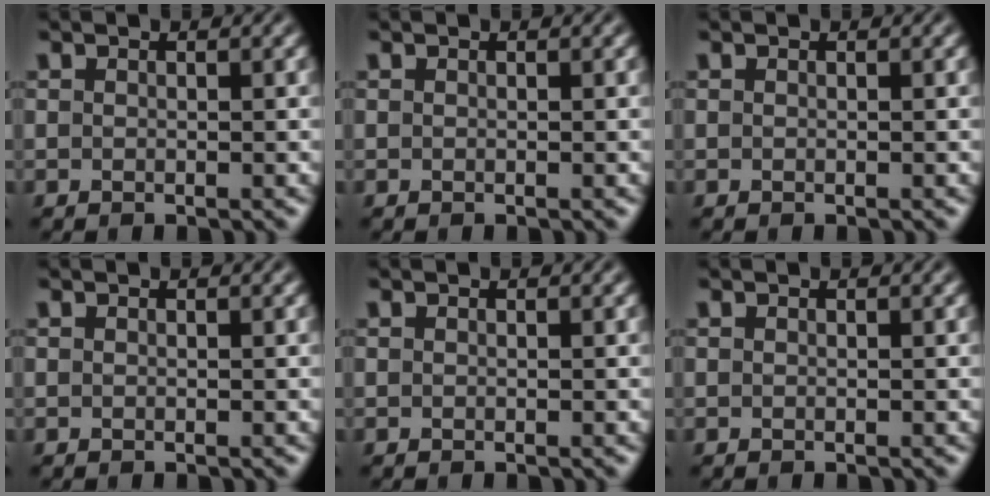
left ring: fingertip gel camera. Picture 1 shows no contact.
{"total": 0.0}
{"total": 0.0}
{"total": 0.0}
{"total": 0.0}
{"total": 0.0}